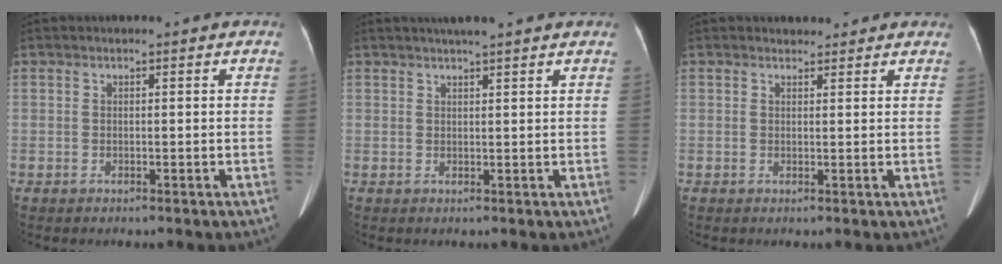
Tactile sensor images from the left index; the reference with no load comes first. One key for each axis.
{"total": 5.9, "fx": 5.0, "fy": -0.1, "fz": 3.2, "tx": -0.048, "ty": 0.027, "tz": 0.068}
{"total": 2.4, "fx": 2.1, "fy": 1.0, "fz": 0.2, "tx": -0.002, "ty": 0.013, "tz": 0.025}